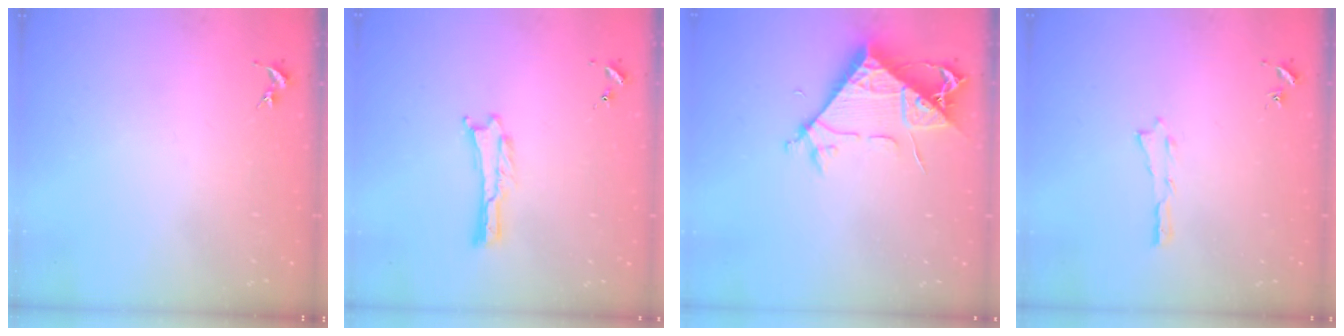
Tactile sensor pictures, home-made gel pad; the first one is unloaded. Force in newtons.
{"total": 0.0}
{"total": 7.7, "press": 7.6, "slide": 0.9}
{"total": 0.0}